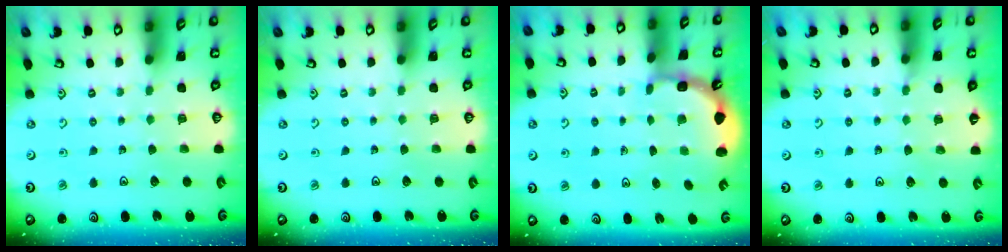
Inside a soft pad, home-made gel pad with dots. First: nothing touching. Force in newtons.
{"total": 0.0}
{"total": 2.1, "press": 1.9, "slide": 0.9}
{"total": 3.9, "press": 3.8, "slide": 0.5}